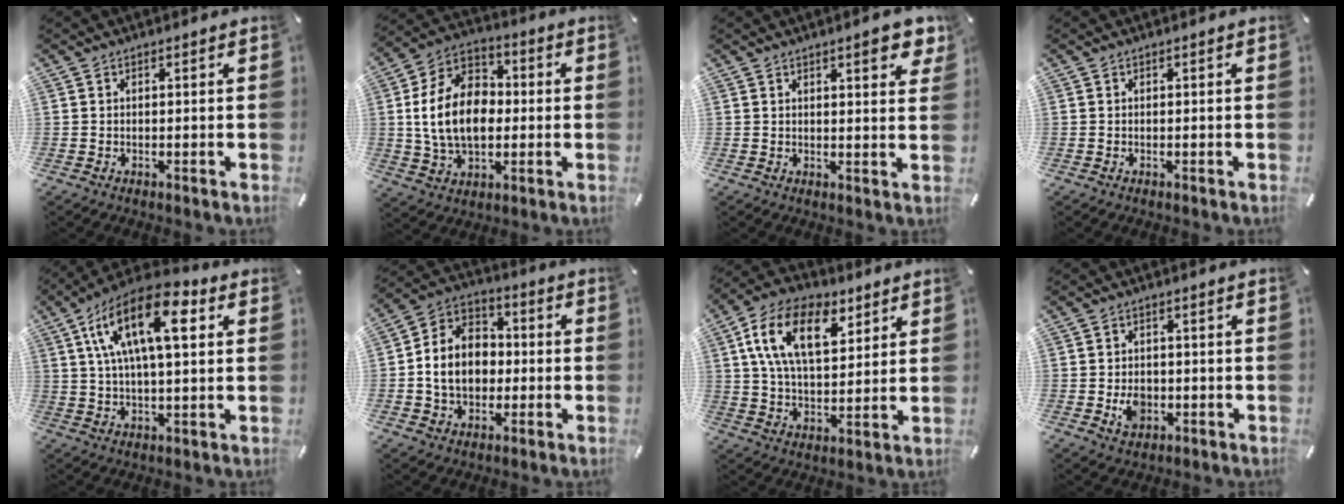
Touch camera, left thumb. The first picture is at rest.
{"total": 15.8, "force": [-0.5, 11.7, 10.7], "torque": [-0.234, 0.020, -0.009]}
{"total": 6.2, "force": [3.7, 1.8, 4.7], "torque": [-0.066, -0.016, 0.057]}
{"total": 0.0}
{"total": 17.6, "force": [6.3, 7.7, 14.5], "torque": [-0.281, -0.007, 0.103]}
{"total": 10.9, "force": [-1.5, 9.3, 5.5], "torque": [-0.135, 0.019, -0.031]}
{"total": 16.3, "force": [7.3, 9.1, 11.3], "torque": [-0.229, -0.009, 0.128]}
{"total": 5.2, "force": [-1.1, 4.0, 3.1], "torque": [-0.058, -0.002, -0.020]}